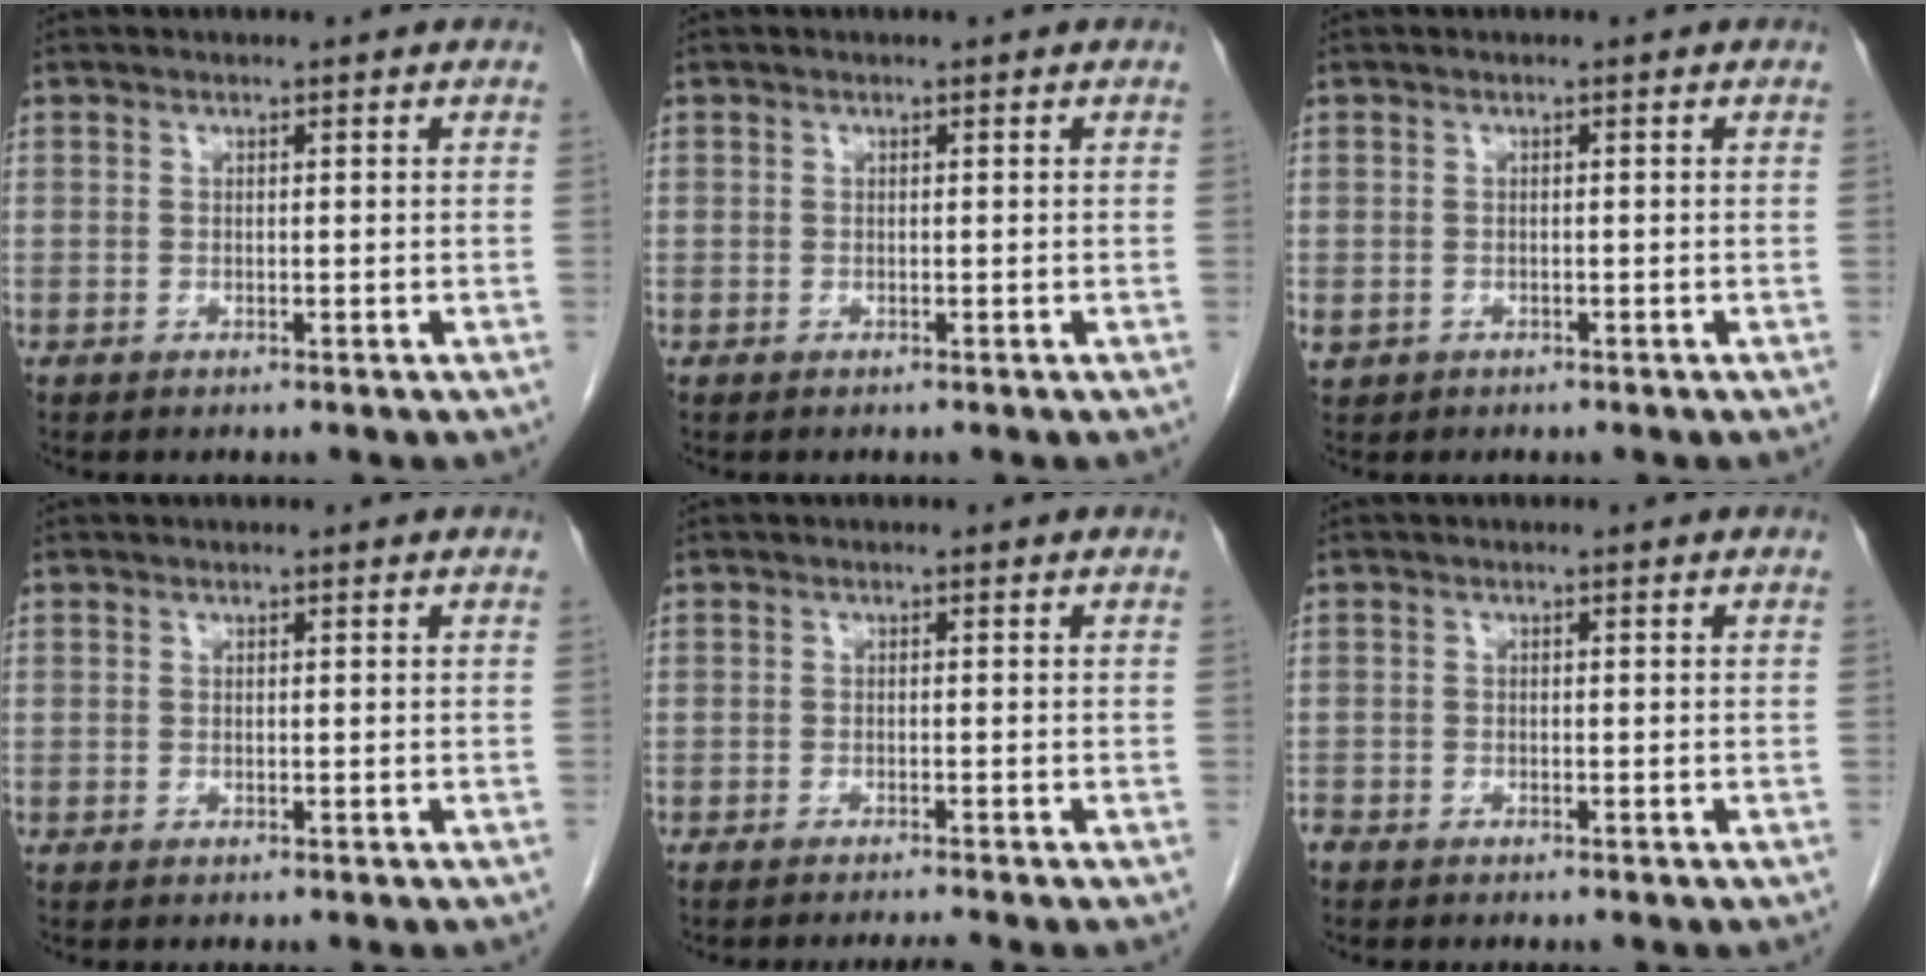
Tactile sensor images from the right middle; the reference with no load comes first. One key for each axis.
{"total": 0.0}
{"total": 1.5, "fx": -0.6, "fy": 1.3, "fz": 0.4, "tx": -0.014, "ty": 0.002, "tz": -0.003}
{"total": 0.0}
{"total": 2.5, "fx": -2.3, "fy": -0.9, "fz": 0.7, "tx": -0.011, "ty": -0.006, "tz": -0.036}
{"total": 2.0, "fx": -1.7, "fy": 0.9, "fz": 0.4, "tx": -0.017, "ty": -0.003, "tz": -0.032}